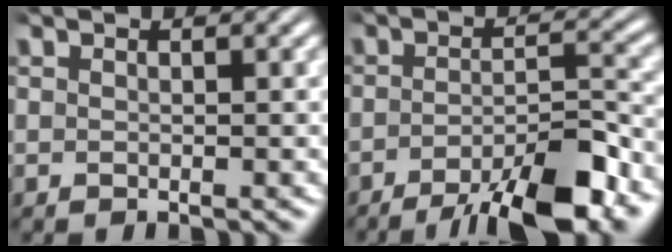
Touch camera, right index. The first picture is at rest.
{"total": 8.3, "force": [-5.9, 2.0, 5.5], "torque": [-0.074, -0.012, -0.089]}